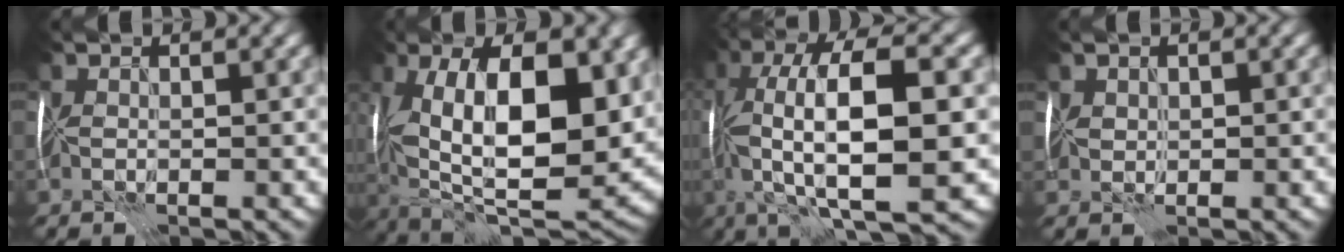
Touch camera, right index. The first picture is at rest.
{"total": 15.5, "force": [1.9, 7.2, 13.6], "torque": [-0.212, -0.006, 0.033]}
{"total": 11.9, "force": [0.0, 4.0, 11.2], "torque": [-0.204, 0.017, -0.003]}
{"total": 0.8, "force": [0.6, 0.5, -0.1], "torque": [-0.002, 0.005, 0.022]}